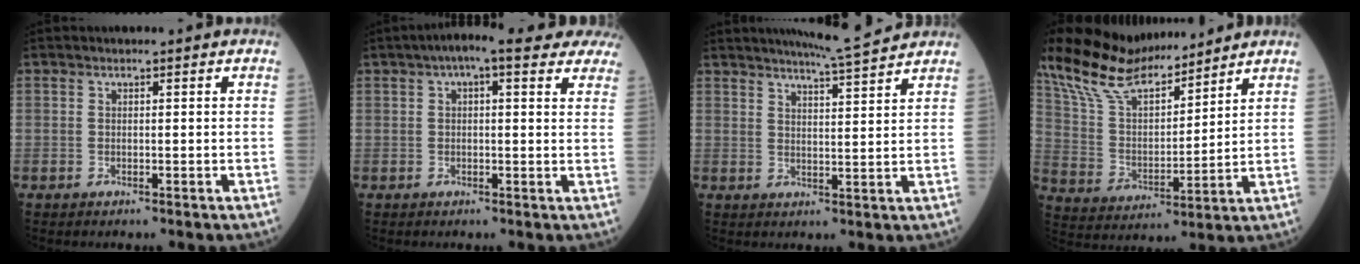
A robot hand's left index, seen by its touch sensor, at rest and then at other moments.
{"total": 11.7, "force": [8.7, 3.2, 7.2], "torque": [-0.089, 0.037, 0.098]}
{"total": 7.2, "force": [6.8, -0.6, 2.3], "torque": [-0.049, -0.002, 0.098]}
{"total": 15.4, "force": [13.5, 3.5, 6.4], "torque": [-0.133, 0.018, 0.261]}